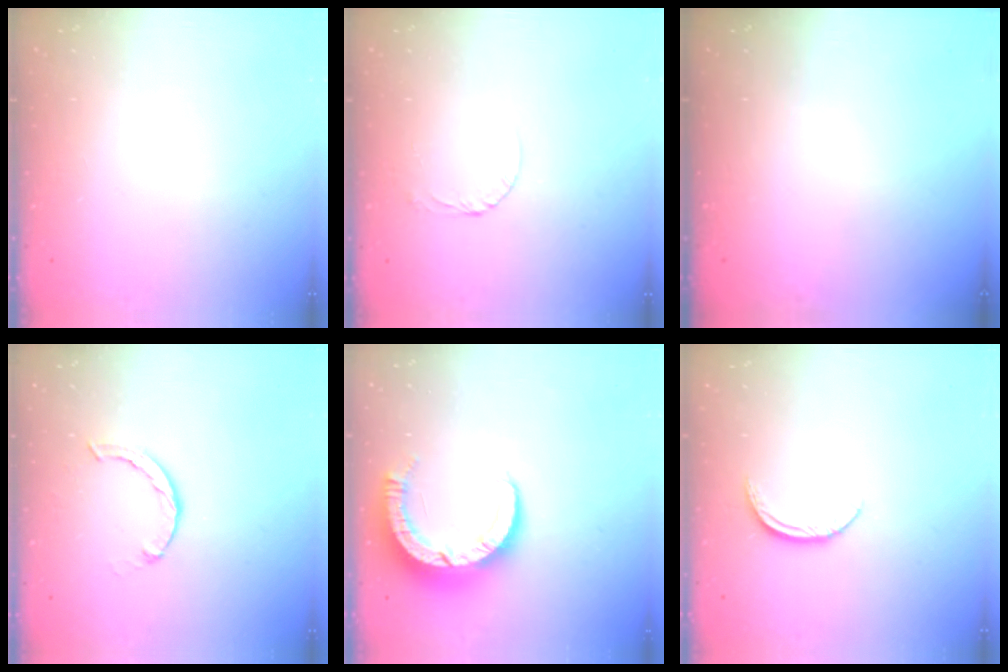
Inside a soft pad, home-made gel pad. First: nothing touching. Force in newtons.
{"total": 2.6, "press": 2.6, "slide": 0.1}
{"total": 0.0}
{"total": 2.3, "press": 2.3, "slide": 0.3}
{"total": 9.2, "press": 9.2, "slide": 0.7}
{"total": 7.2, "press": 7.1, "slide": 0.8}